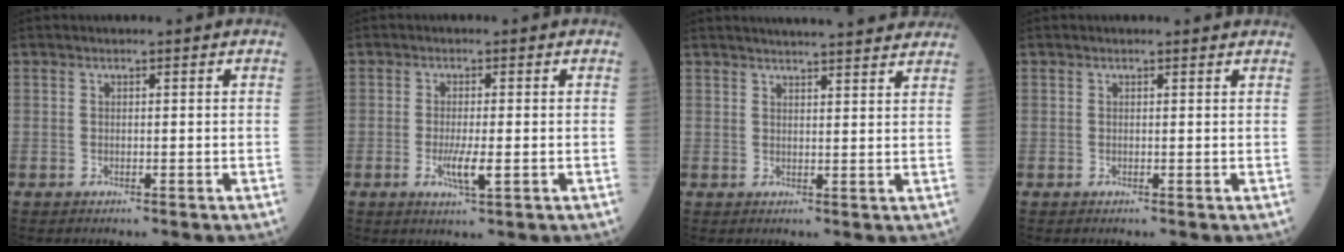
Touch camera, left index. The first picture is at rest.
{"total": 3.8, "force": [-1.0, 0.5, 3.6], "torque": [-0.074, -0.007, -0.016]}
{"total": 12.9, "force": [11.9, 1.2, 4.9], "torque": [-0.062, 0.015, 0.137]}
{"total": 1.5, "force": [1.5, 0.2, 0.2], "torque": [-0.010, 0.002, 0.010]}